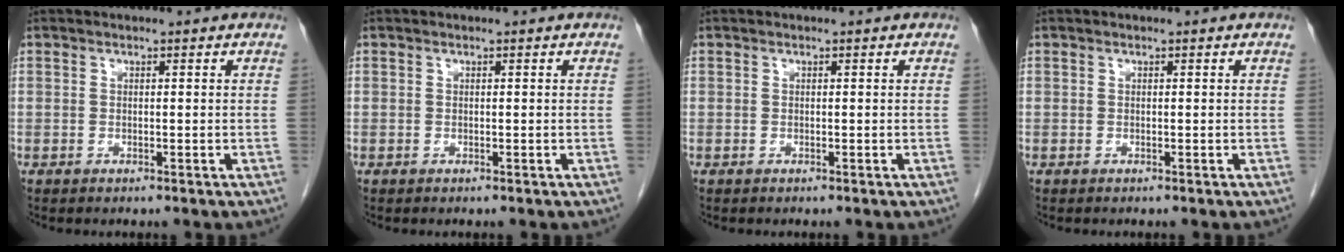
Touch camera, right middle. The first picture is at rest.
{"total": 0.0}
{"total": 0.0}
{"total": 0.0}